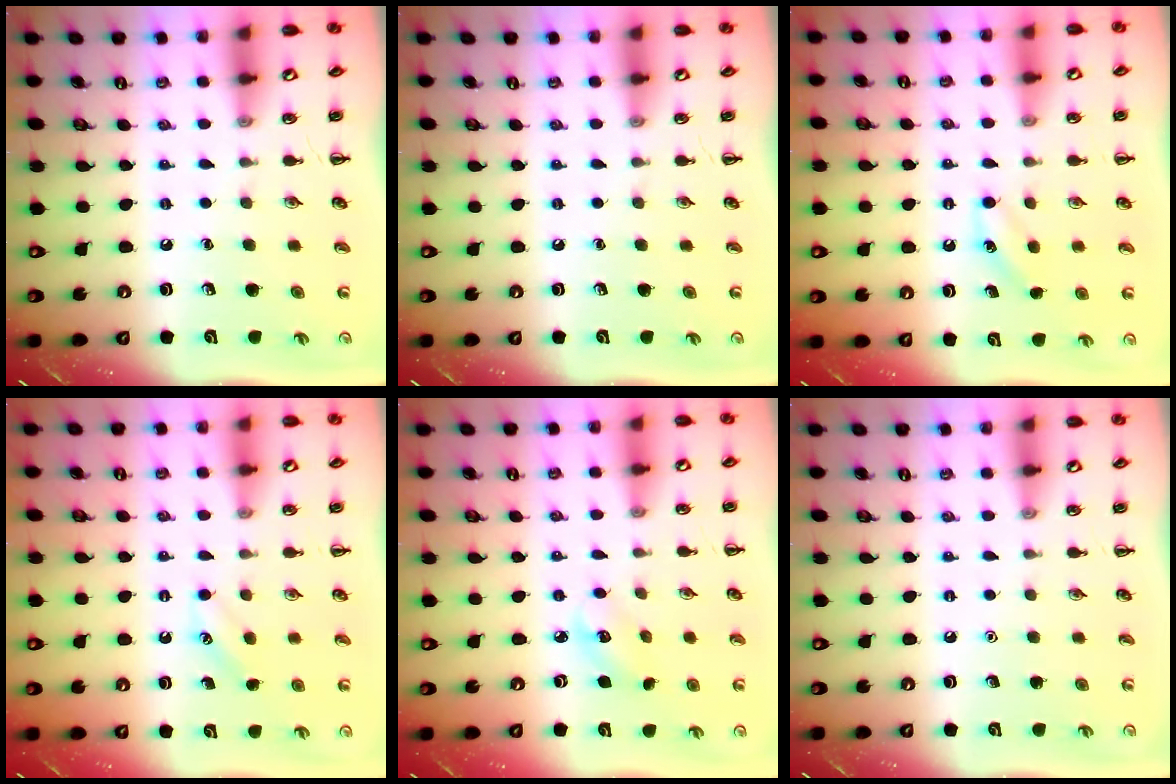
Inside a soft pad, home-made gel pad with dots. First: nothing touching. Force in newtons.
{"total": 0.0}
{"total": 5.2, "press": 5.0, "slide": 1.3}
{"total": 3.0, "press": 2.9, "slide": 0.7}
{"total": 4.7, "press": 4.6, "slide": 1.1}
{"total": 1.6, "press": 1.5, "slide": 0.1}